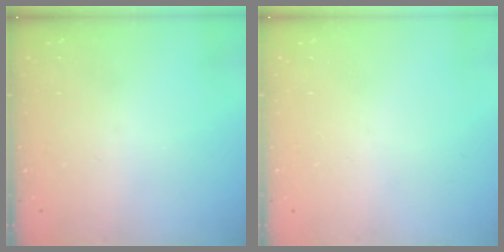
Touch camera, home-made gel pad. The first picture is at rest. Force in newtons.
{"total": 0.0}